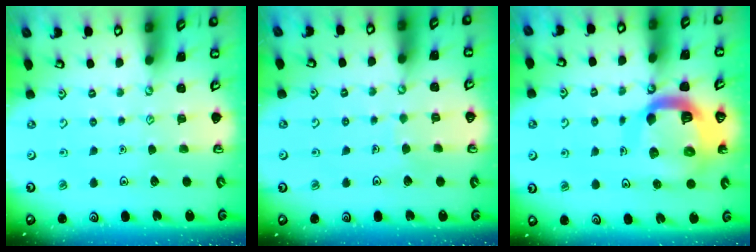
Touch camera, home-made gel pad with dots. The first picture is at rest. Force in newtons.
{"total": 2.2, "press": 2.2, "slide": 0.1}
{"total": 16.2, "press": 16.1, "slide": 1.8}